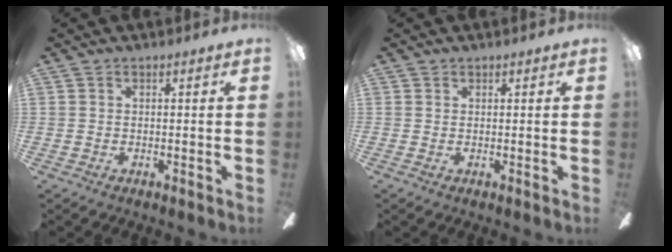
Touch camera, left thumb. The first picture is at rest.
{"total": 0.5, "force": [0.4, 0.3, -0.1], "torque": [0.002, 0.002, 0.007]}